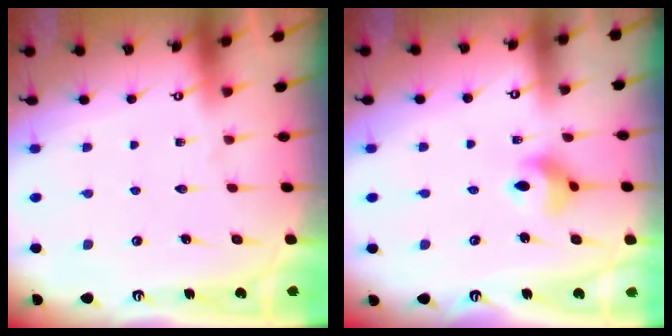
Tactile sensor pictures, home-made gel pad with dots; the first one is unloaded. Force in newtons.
{"total": 7.2, "press": 7.2, "slide": 0.5}